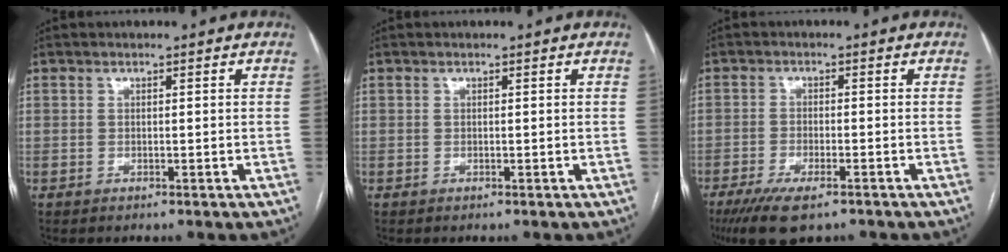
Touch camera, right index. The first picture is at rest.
{"total": 0.0}
{"total": 8.1, "force": [-5.6, 2.2, 5.4], "torque": [-0.091, -0.015, -0.092]}